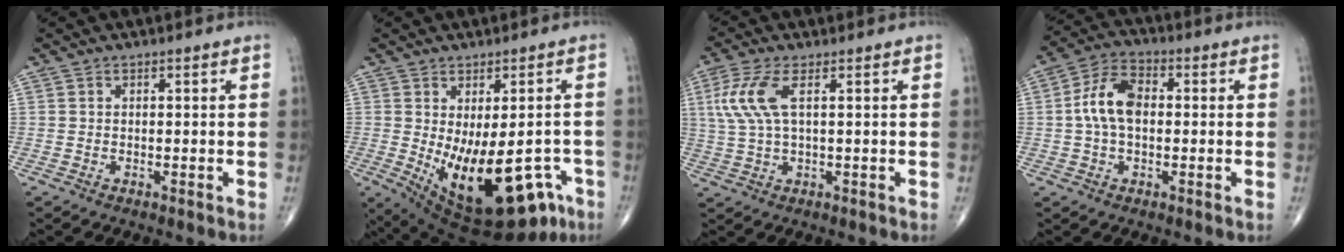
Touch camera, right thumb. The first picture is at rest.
{"total": 19.5, "force": [-6.5, 9.3, 15.8], "torque": [-0.216, -0.004, -0.072]}
{"total": 7.6, "force": [2.1, 2.7, 6.8], "torque": [-0.184, 0.009, 0.046]}
{"total": 8.9, "force": [0.2, 5.4, 7.1], "torque": [-0.135, 0.023, -0.004]}